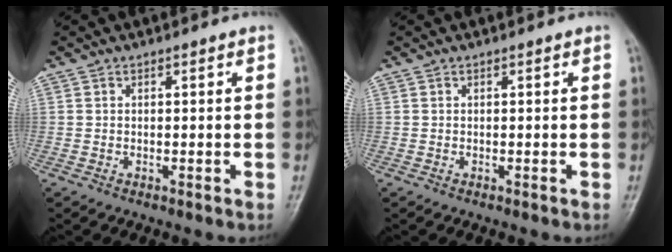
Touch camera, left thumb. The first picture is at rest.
{"total": 0.0}